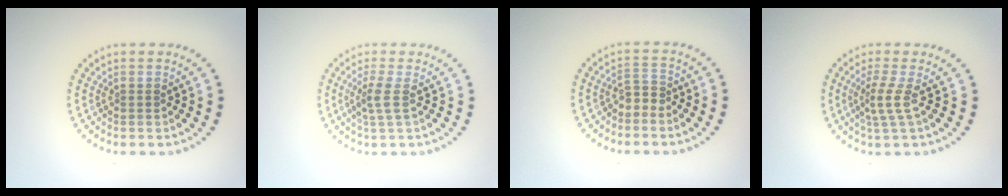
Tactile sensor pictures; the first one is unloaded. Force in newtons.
{"total": 2.1, "press": 1.6, "slide": 1.3}
{"total": 1.4, "press": 0.9, "slide": 1.0}
{"total": 2.4, "press": 1.6, "slide": 1.8}